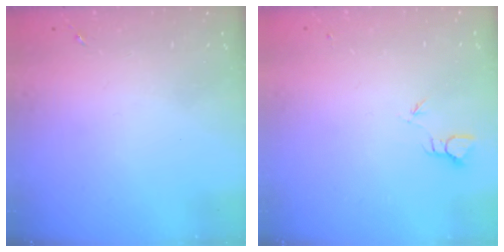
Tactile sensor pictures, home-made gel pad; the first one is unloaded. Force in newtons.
{"total": 2.0, "press": 2.0, "slide": 0.1}